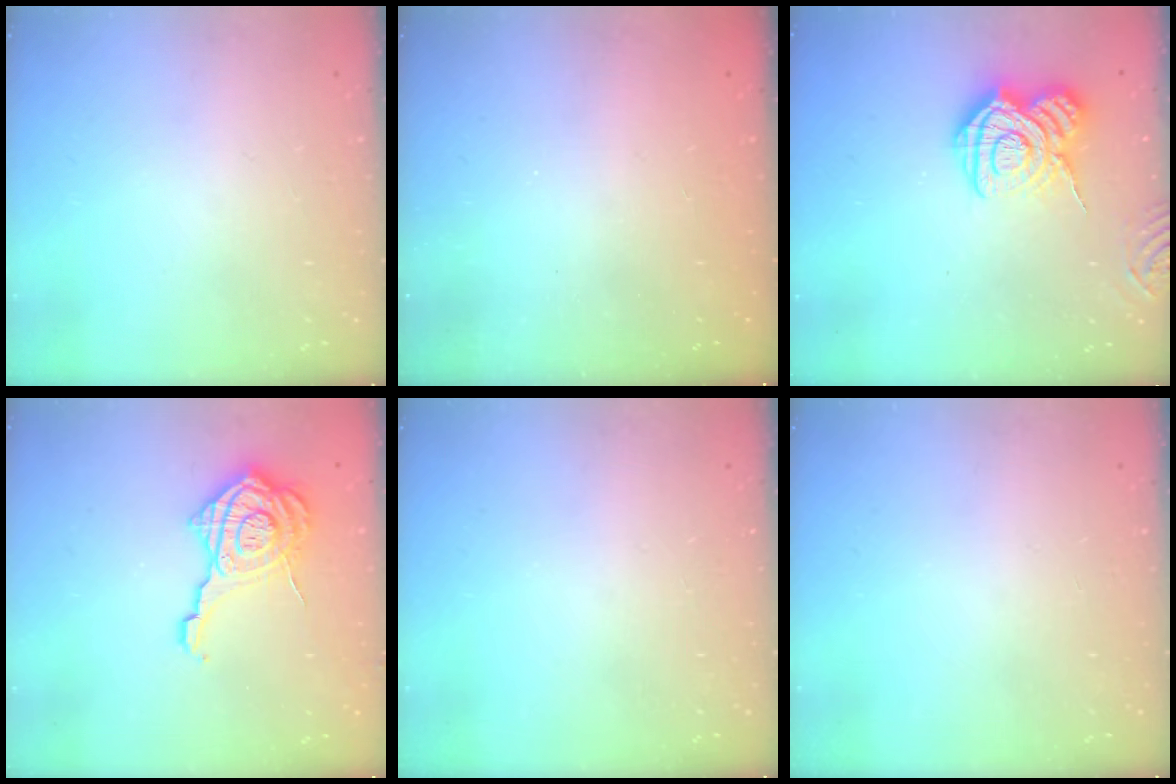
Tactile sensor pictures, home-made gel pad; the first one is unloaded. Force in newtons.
{"total": 2.4, "press": 2.3, "slide": 0.8}
{"total": 12.7, "press": 12.6, "slide": 0.8}
{"total": 15.8, "press": 15.7, "slide": 1.1}
{"total": 0.0}
{"total": 0.0}